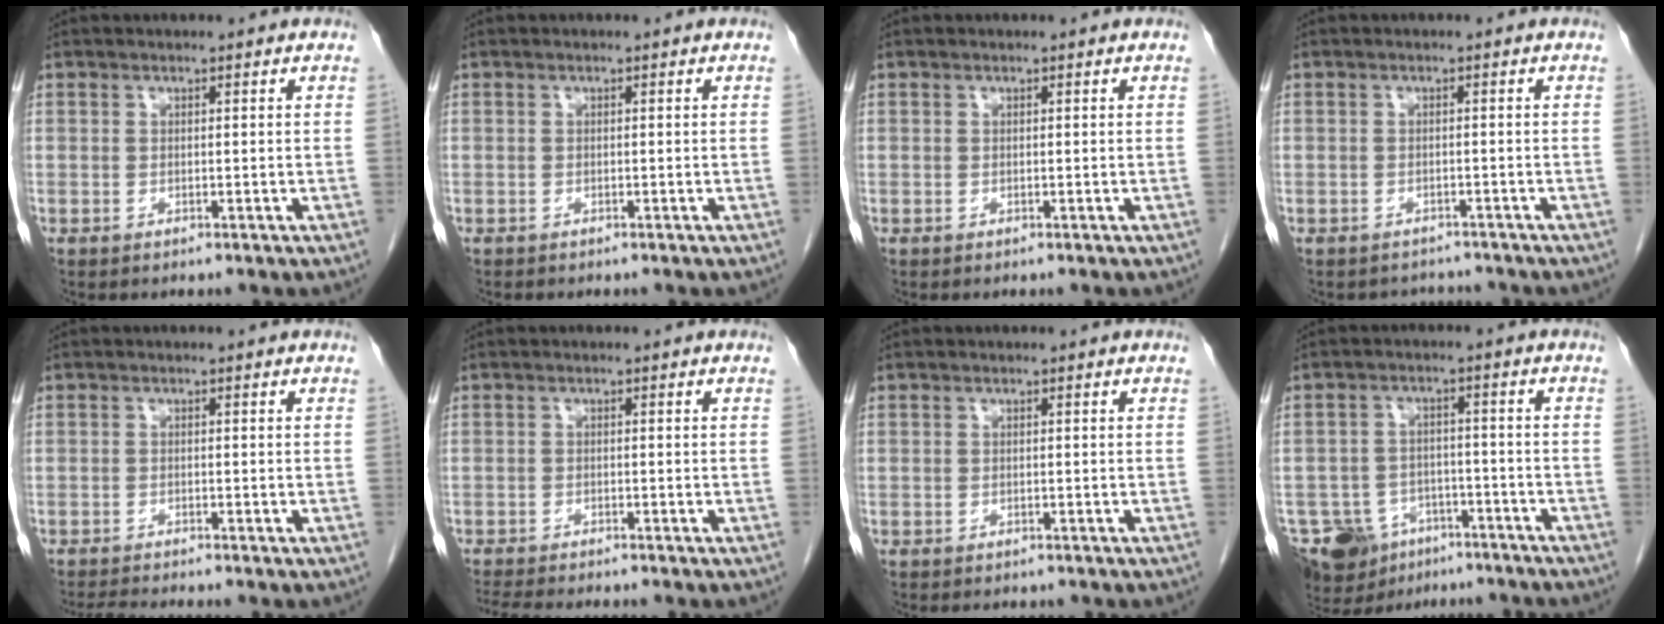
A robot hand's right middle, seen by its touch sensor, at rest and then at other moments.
{"total": 0.0}
{"total": 0.0}
{"total": 3.1, "force": [-2.8, 1.2, -0.4], "torque": [0.005, 0.003, -0.042]}
{"total": 2.9, "force": [-2.7, -0.7, 0.8], "torque": [-0.018, -0.014, -0.048]}
{"total": 6.8, "force": [-6.1, 0.5, 2.9], "torque": [-0.043, -0.012, -0.095]}
{"total": 2.4, "force": [-2.1, 1.0, 0.7], "torque": [-0.009, -0.003, -0.024]}
{"total": 13.6, "force": [-9.8, 8.1, 4.8], "torque": [-0.103, 0.005, -0.139]}